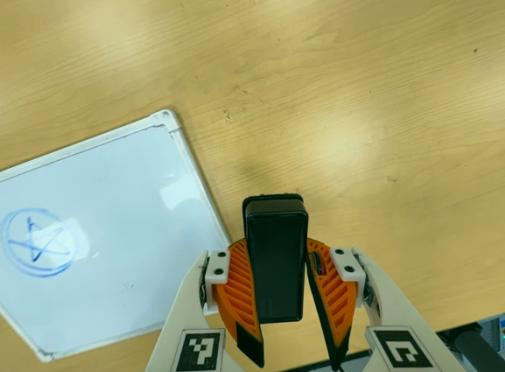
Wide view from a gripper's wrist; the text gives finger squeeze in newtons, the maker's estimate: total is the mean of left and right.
{"total": 10.5, "left": 9.2, "right": 11.8}